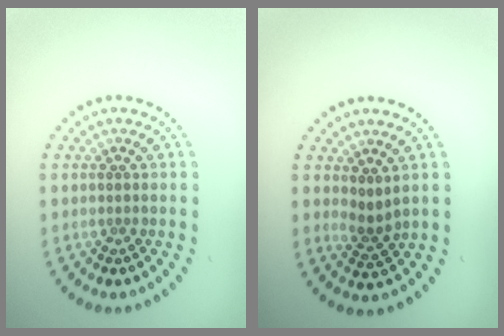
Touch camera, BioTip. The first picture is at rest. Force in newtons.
{"total": 1.8, "press": 1.2, "slide": 1.4}